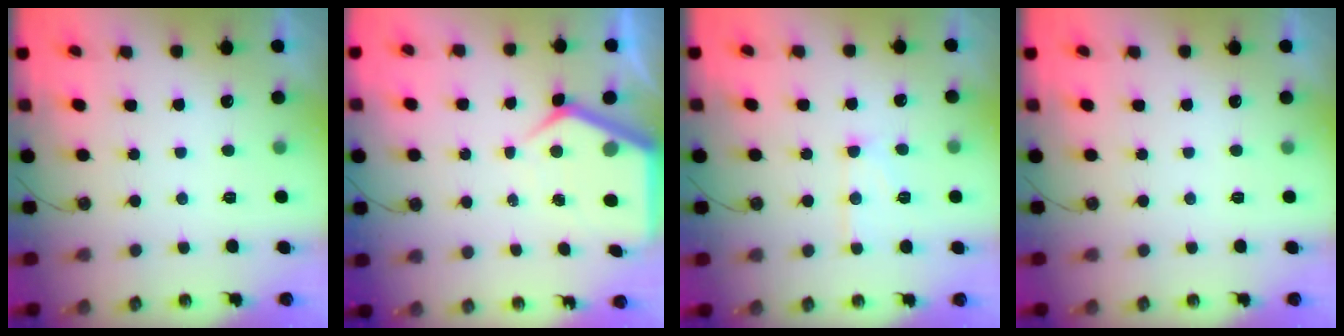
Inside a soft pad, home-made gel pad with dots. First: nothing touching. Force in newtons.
{"total": 6.9, "press": 6.9, "slide": 0.8}
{"total": 8.7, "press": 8.7, "slide": 0.2}
{"total": 0.0}